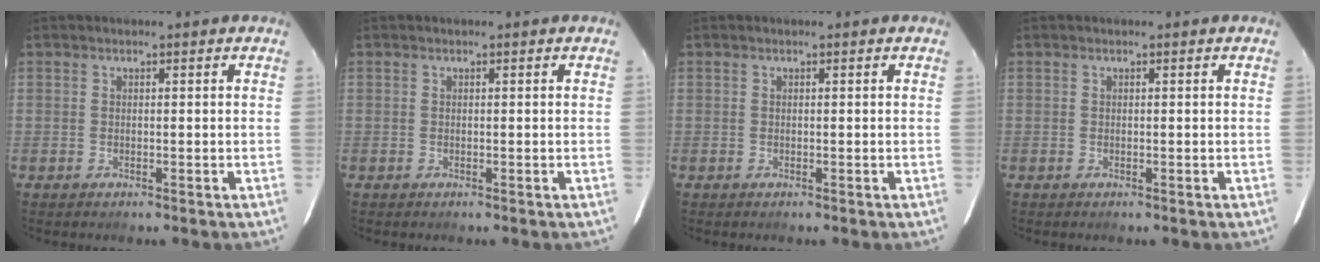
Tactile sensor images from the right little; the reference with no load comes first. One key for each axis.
{"total": 0.0}
{"total": 0.0}
{"total": 0.0}